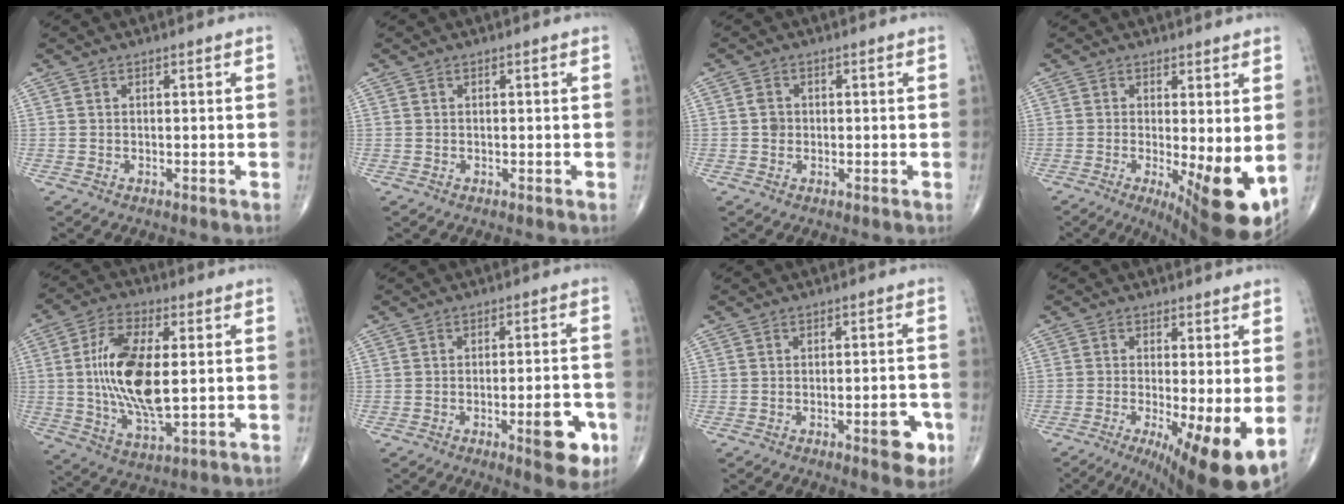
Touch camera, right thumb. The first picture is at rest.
{"total": 0.0}
{"total": 1.9, "force": [0.0, 1.7, 1.0], "torque": [-0.011, 0.004, -0.002]}
{"total": 11.6, "force": [-1.7, 3.4, 11.0], "torque": [-0.152, -0.026, -0.015]}
{"total": 17.3, "force": [1.7, 8.4, 15.0], "torque": [-0.281, -0.011, 0.032]}
{"total": 9.3, "force": [-3.6, 2.9, 8.1], "torque": [-0.090, 0.014, -0.044]}
{"total": 6.2, "force": [-2.6, 2.1, 5.2], "torque": [-0.049, 0.010, -0.030]}
{"total": 11.8, "force": [-3.1, 2.2, 11.1], "torque": [-0.170, -0.020, -0.044]}